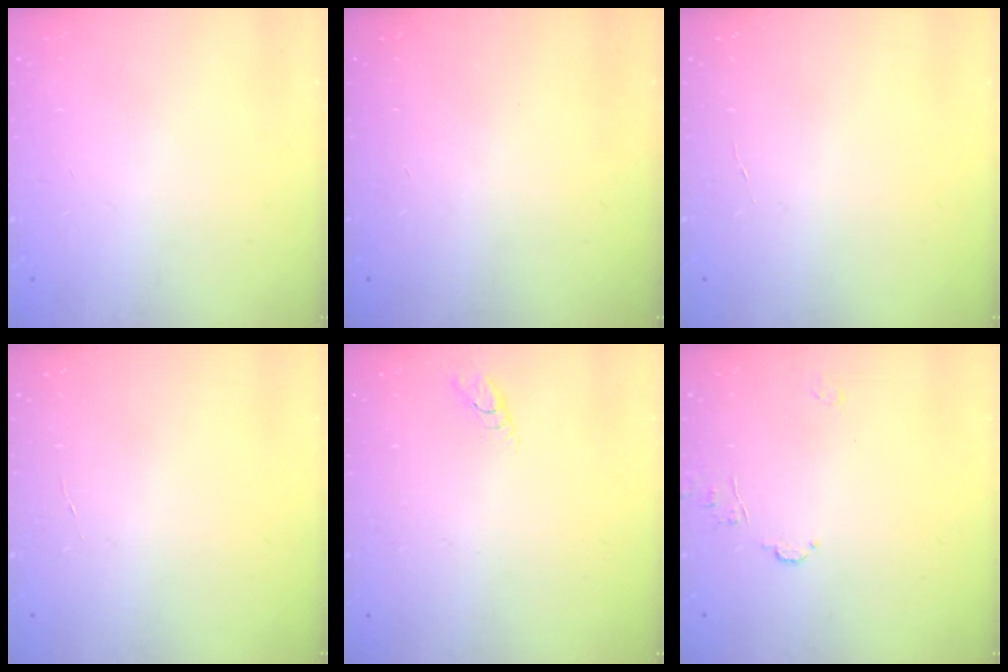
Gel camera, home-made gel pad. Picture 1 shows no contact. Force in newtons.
{"total": 0.0}
{"total": 2.1, "press": 2.1, "slide": 0.2}
{"total": 2.1, "press": 2.1, "slide": 0.2}
{"total": 2.8, "press": 2.8, "slide": 0.3}
{"total": 7.0, "press": 7.0, "slide": 0.7}